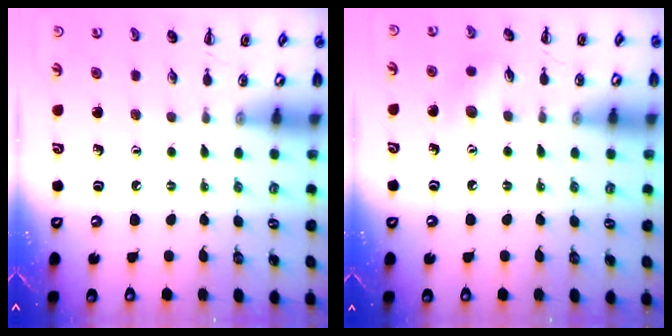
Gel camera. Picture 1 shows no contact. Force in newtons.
{"total": 6.8, "press": 6.7, "slide": 1.1}